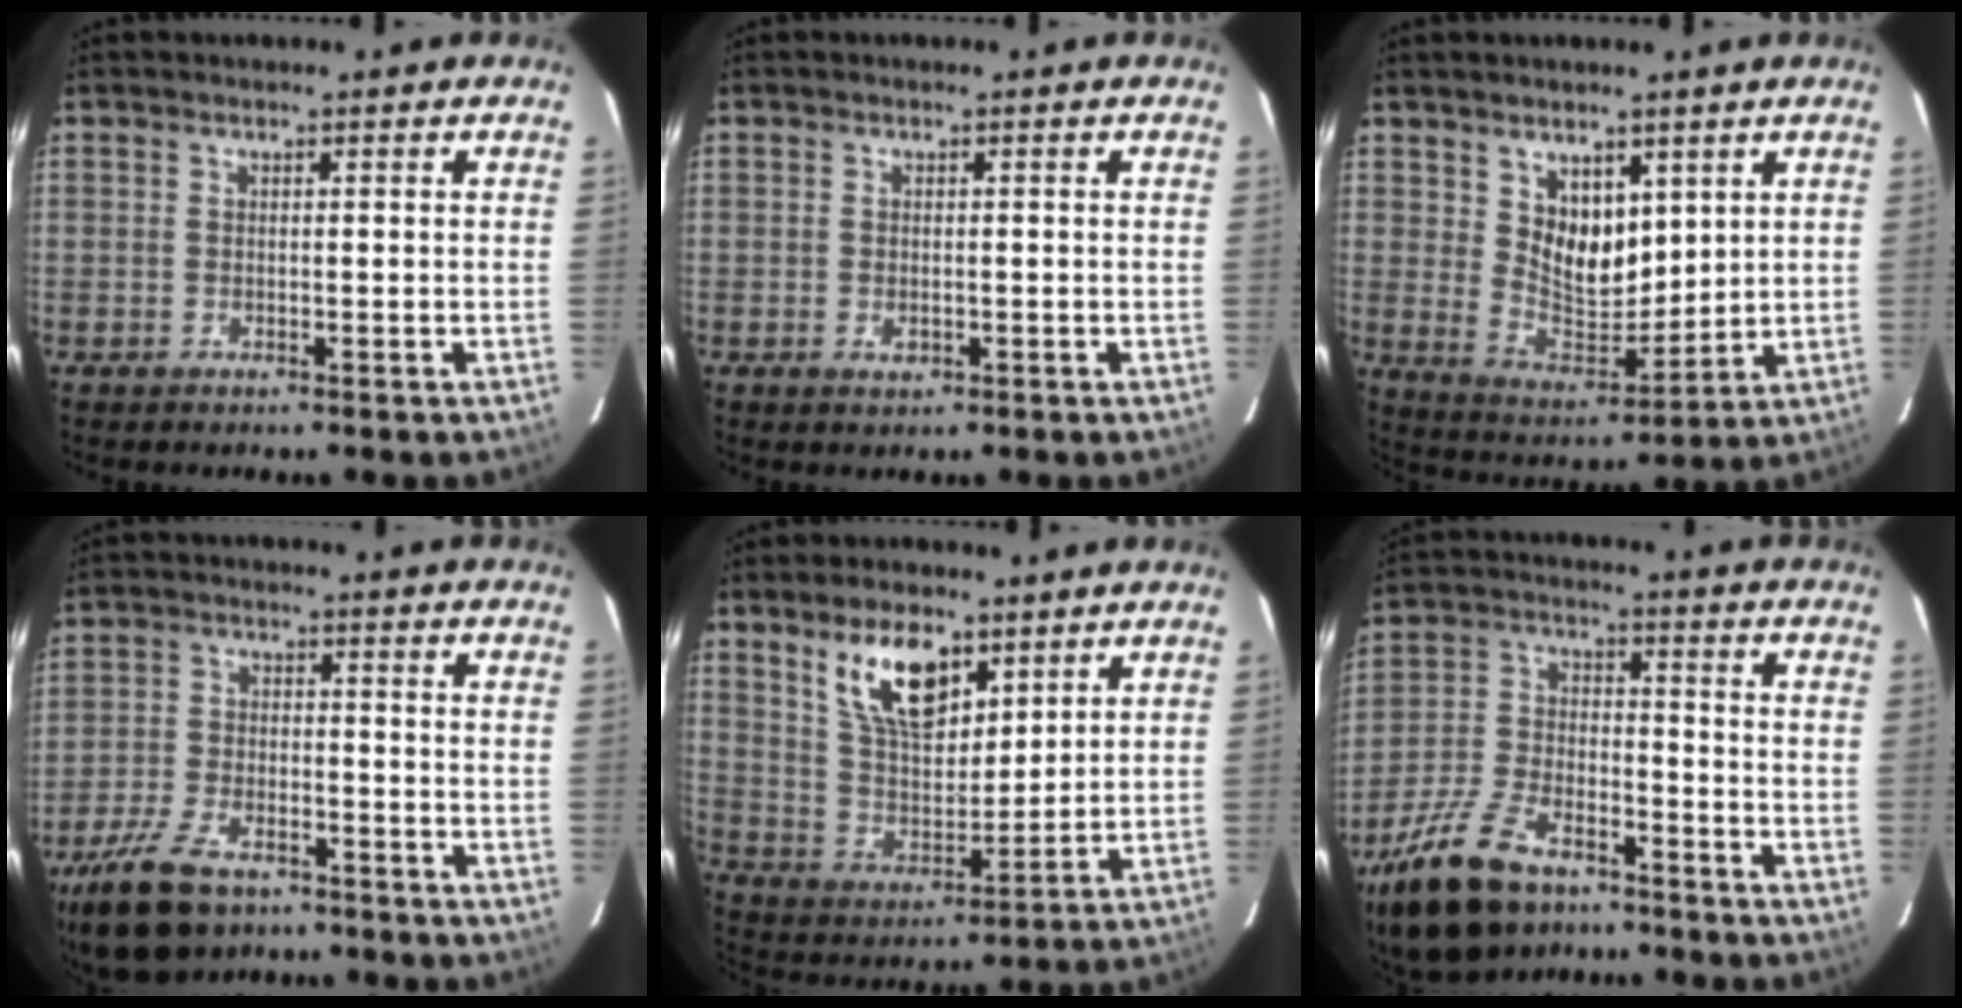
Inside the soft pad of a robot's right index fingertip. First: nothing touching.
{"total": 1.5, "force": [-0.4, 1.1, 1.0], "torque": [-0.017, -0.001, -0.006]}
{"total": 9.4, "force": [4.4, 6.2, 5.6], "torque": [-0.089, -0.006, 0.095]}
{"total": 12.3, "force": [-8.7, 6.0, 6.4], "torque": [-0.160, -0.008, -0.159]}
{"total": 12.3, "force": [7.2, 5.8, 8.1], "torque": [-0.143, 0.005, 0.144]}
{"total": 17.2, "force": [-12.1, 7.9, 9.3], "torque": [-0.208, -0.012, -0.221]}